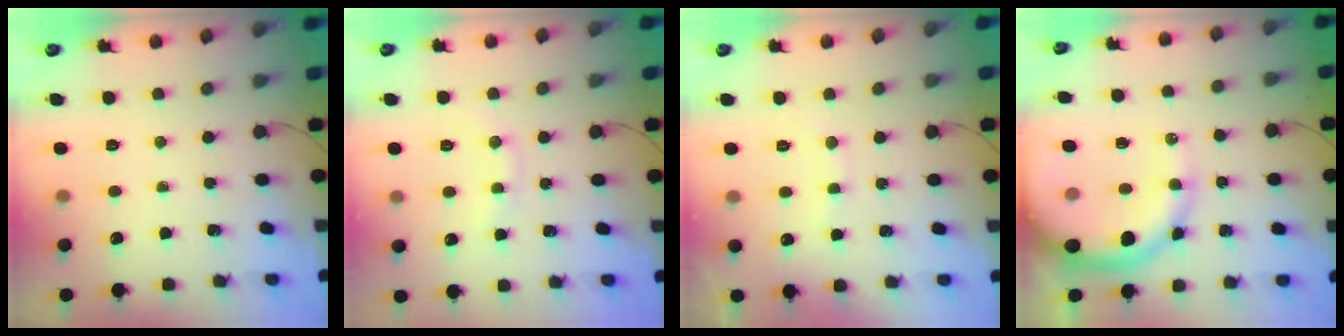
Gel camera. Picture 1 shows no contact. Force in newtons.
{"total": 6.0, "press": 5.9, "slide": 1.1}
{"total": 6.7, "press": 6.6, "slide": 1.3}
{"total": 14.2, "press": 13.7, "slide": 3.8}